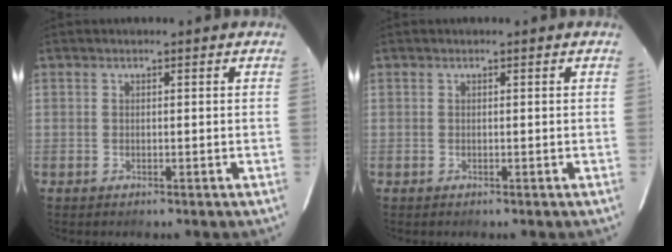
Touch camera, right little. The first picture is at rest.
{"total": 0.0}